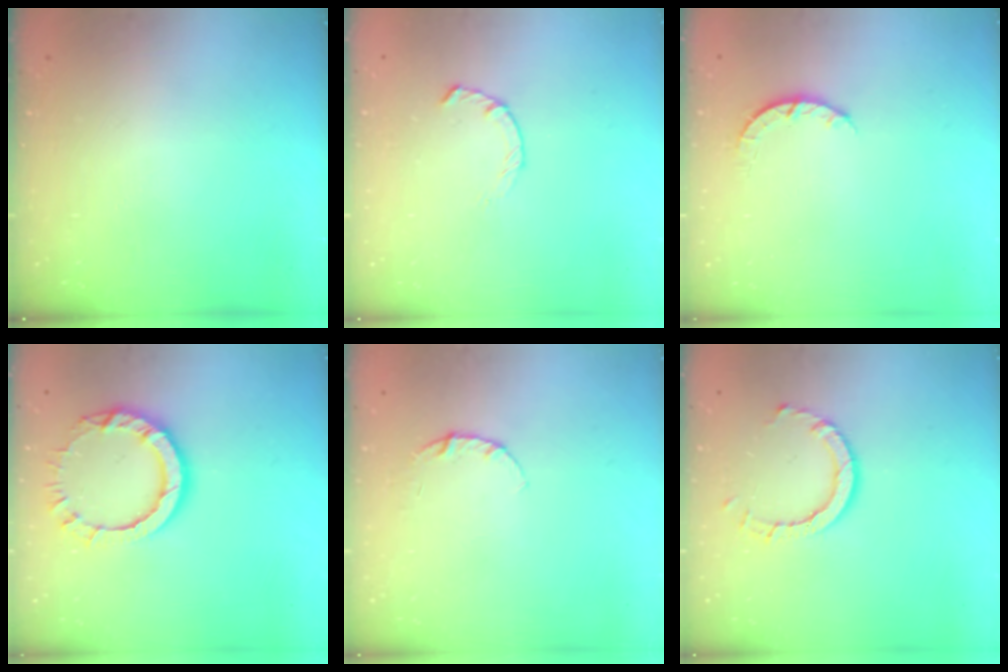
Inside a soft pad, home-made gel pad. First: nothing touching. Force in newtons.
{"total": 2.3, "press": 2.2, "slide": 0.4}
{"total": 3.2, "press": 3.2, "slide": 0.4}
{"total": 8.7, "press": 8.6, "slide": 0.7}
{"total": 3.8, "press": 3.8, "slide": 0.4}
{"total": 5.8, "press": 5.8, "slide": 0.2}